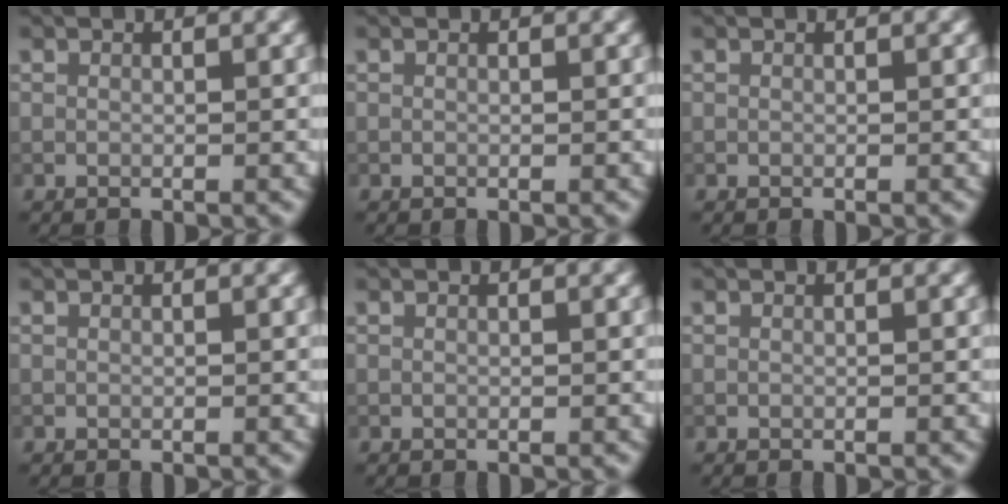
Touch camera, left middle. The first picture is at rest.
{"total": 0.0}
{"total": 0.0}
{"total": 0.0}
{"total": 0.0}
{"total": 0.0}